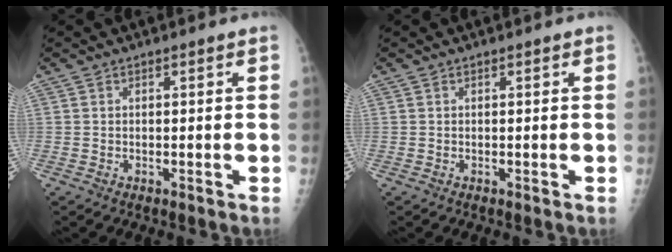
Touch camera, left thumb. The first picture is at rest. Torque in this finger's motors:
{"motor_torque": [-0.07, -0.07, -0.01, -0.01, 0.00]}